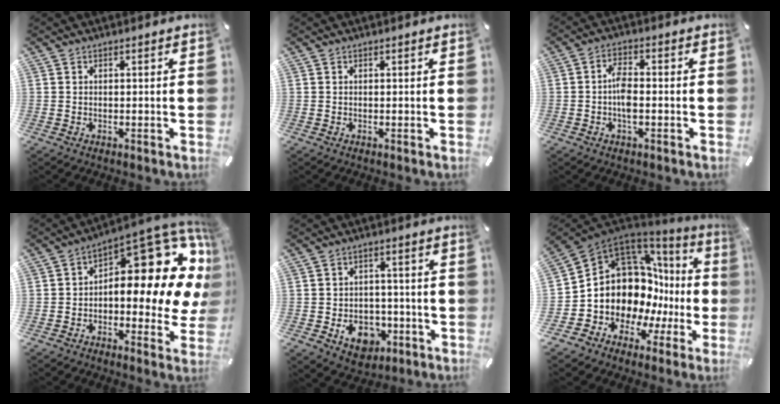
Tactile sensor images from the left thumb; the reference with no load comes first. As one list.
[{"total": 0.0}, {"total": 4.8, "force": [-0.9, 2.1, 4.2], "torque": [-0.080, 0.007, -0.017]}, {"total": 15.6, "force": [6.8, 7.3, 12.0], "torque": [-0.145, -0.082, 0.108]}, {"total": 9.0, "force": [-3.3, 7.0, 4.6], "torque": [-0.068, 0.018, -0.057]}, {"total": 13.9, "force": [1.3, 11.5, 7.6], "torque": [-0.126, -0.058, 0.044]}]